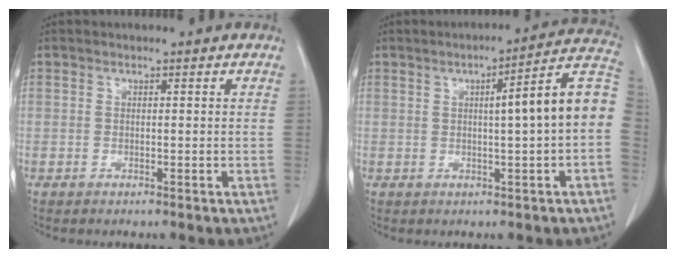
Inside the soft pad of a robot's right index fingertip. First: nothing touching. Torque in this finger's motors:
{"motor_torque": [0.72, -0.19, 0.43, 0.10]}